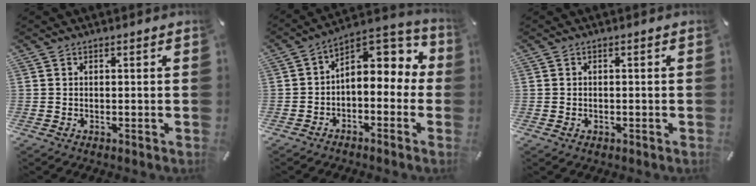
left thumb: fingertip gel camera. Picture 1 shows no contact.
{"total": 8.6, "force": [2.2, 5.9, 5.8], "torque": [-0.068, -0.029, 0.039]}
{"total": 0.9, "force": [-0.3, 0.7, 0.5], "torque": [-0.010, 0.002, -0.008]}